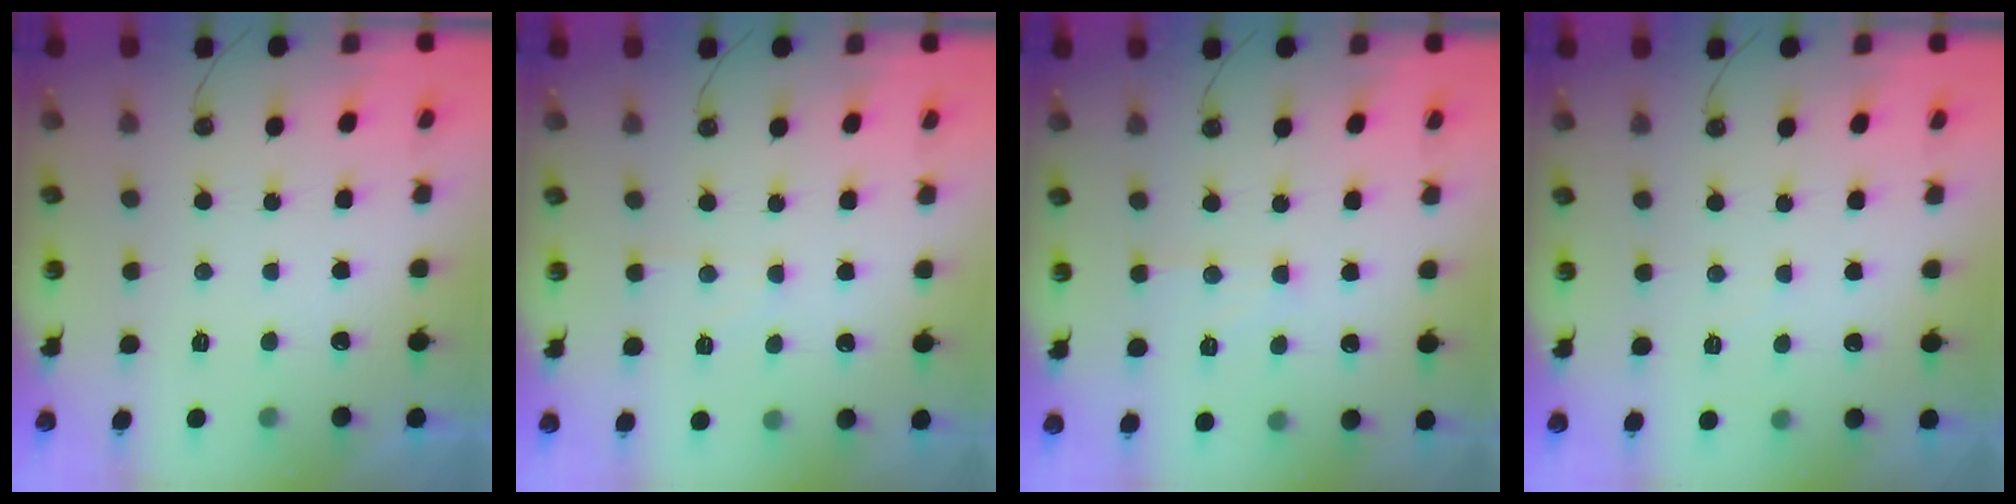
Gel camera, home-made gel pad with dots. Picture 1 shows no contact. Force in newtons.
{"total": 5.3, "press": 5.3, "slide": 0.6}
{"total": 6.4, "press": 6.4, "slide": 0.3}
{"total": 3.3, "press": 3.2, "slide": 0.6}